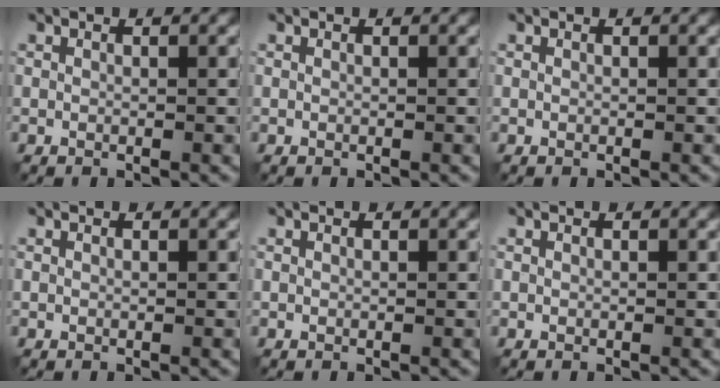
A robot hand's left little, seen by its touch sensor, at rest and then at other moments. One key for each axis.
{"total": 0.0}
{"total": 0.0}
{"total": 0.0}
{"total": 0.0}
{"total": 0.0}